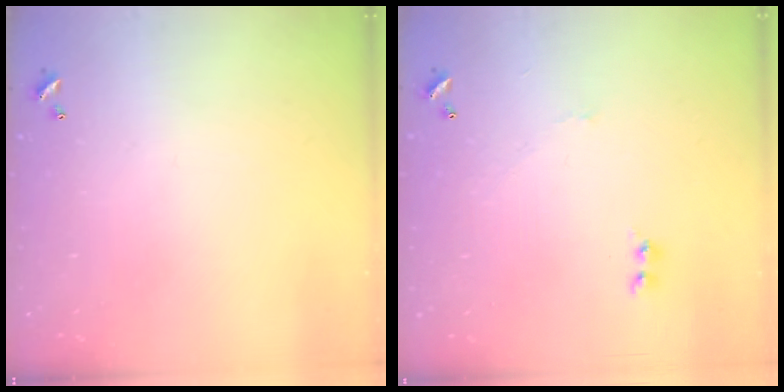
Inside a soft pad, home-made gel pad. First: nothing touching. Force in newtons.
{"total": 1.7, "press": 1.6, "slide": 0.6}